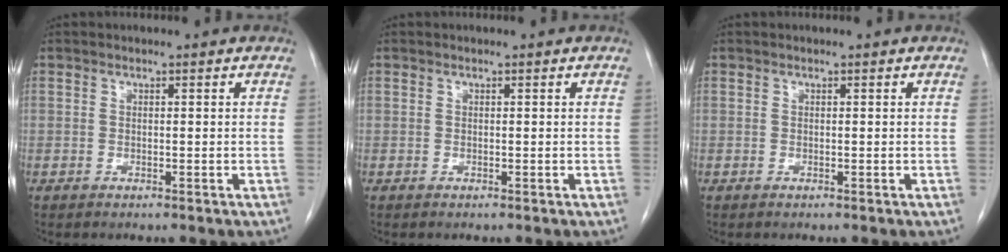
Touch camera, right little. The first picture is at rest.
{"total": 0.0}
{"total": 0.0}